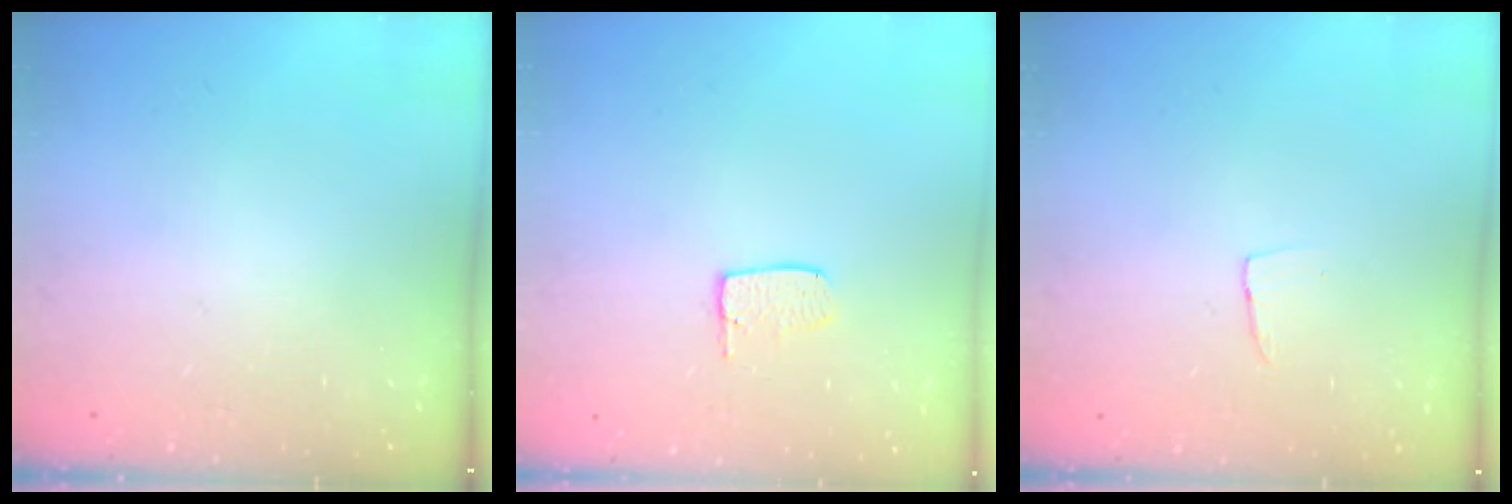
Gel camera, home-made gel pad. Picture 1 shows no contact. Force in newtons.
{"total": 5.8, "press": 5.8, "slide": 0.4}
{"total": 2.9, "press": 2.9, "slide": 0.1}